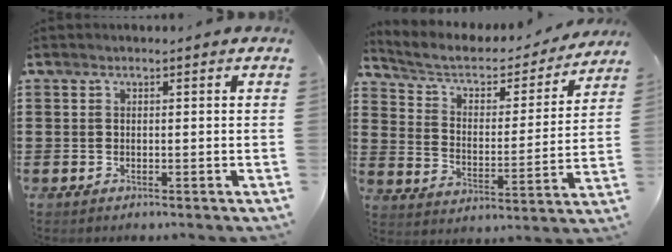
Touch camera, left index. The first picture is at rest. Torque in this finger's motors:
{"motor_torque": [0.40, -0.28, 0.52, 0.03]}